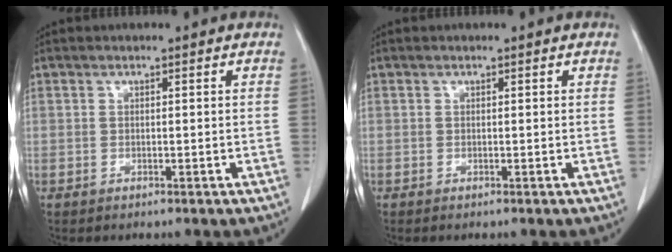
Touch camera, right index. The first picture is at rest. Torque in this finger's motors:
{"motor_torque": [-0.02, 0.03, 0.02, 0.01]}